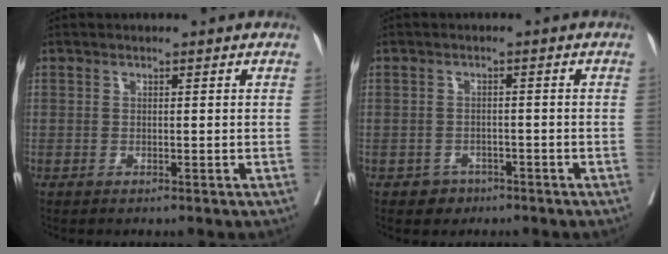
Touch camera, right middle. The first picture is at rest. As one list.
[{"total": 2.3, "force": [-1.5, 1.8, 0.2], "torque": [-0.005, 0.008, -0.020]}]